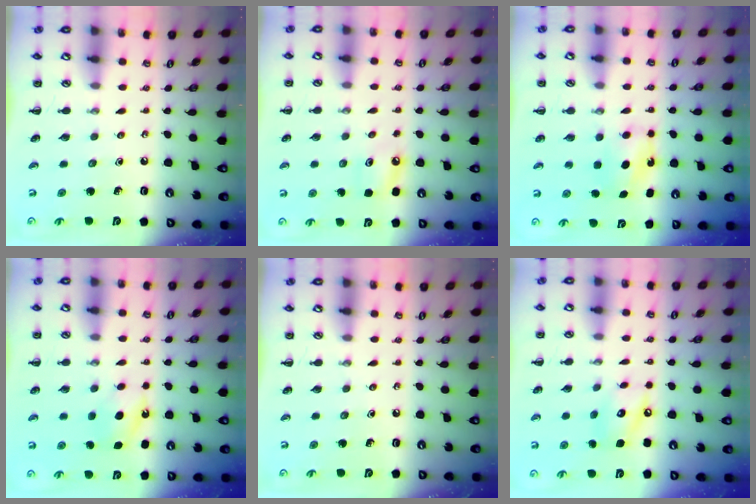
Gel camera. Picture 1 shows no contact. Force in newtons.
{"total": 5.8, "press": 5.5, "slide": 1.8}
{"total": 6.0, "press": 5.8, "slide": 1.8}
{"total": 5.5, "press": 5.2, "slide": 1.7}
{"total": 0.0}
{"total": 9.3, "press": 9.3, "slide": 1.2}